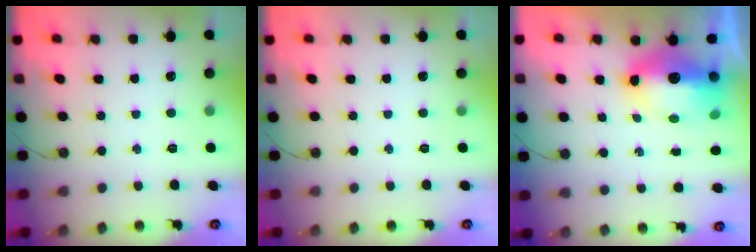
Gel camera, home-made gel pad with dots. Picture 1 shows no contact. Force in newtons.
{"total": 0.0}
{"total": 10.6, "press": 10.6, "slide": 1.1}